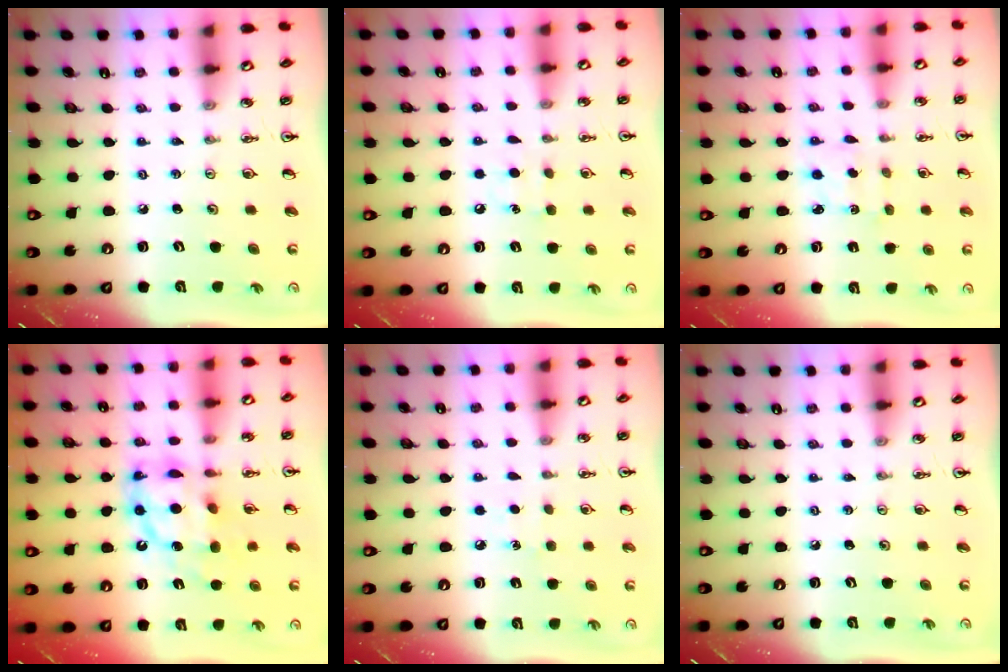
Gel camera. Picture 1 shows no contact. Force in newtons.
{"total": 7.5, "press": 7.4, "slide": 0.7}
{"total": 1.9, "press": 1.7, "slide": 0.8}
{"total": 13.1, "press": 13.0, "slide": 1.1}
{"total": 4.6, "press": 4.5, "slide": 0.5}
{"total": 0.0}